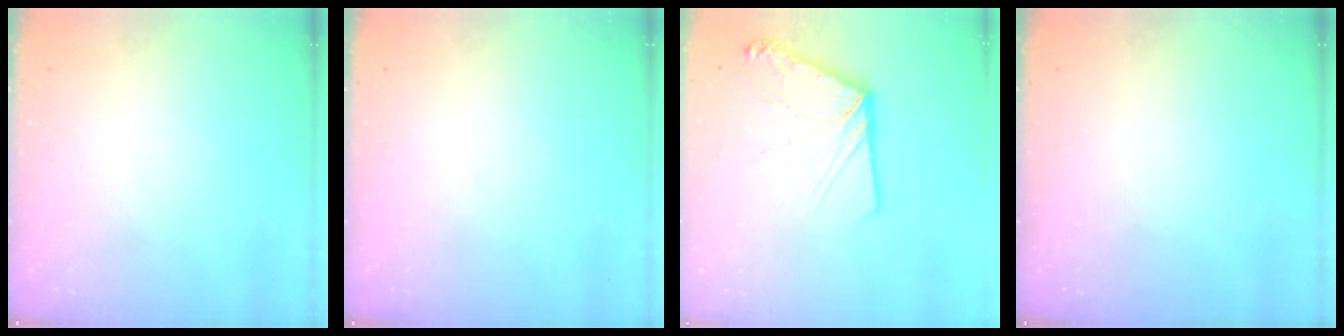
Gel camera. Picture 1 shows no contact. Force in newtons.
{"total": 0.0}
{"total": 12.8, "press": 12.7, "slide": 1.4}
{"total": 0.0}